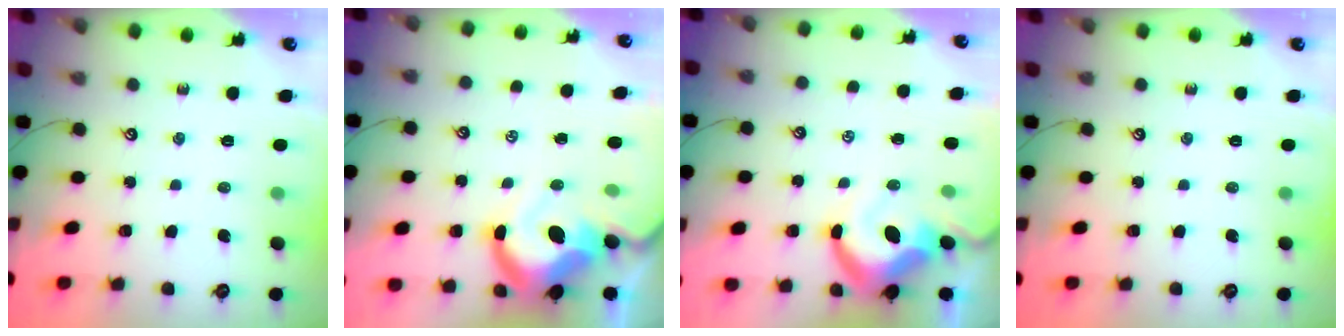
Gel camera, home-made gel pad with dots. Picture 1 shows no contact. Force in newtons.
{"total": 14.9, "press": 14.7, "slide": 2.3}
{"total": 10.8, "press": 10.6, "slide": 1.9}
{"total": 0.0}